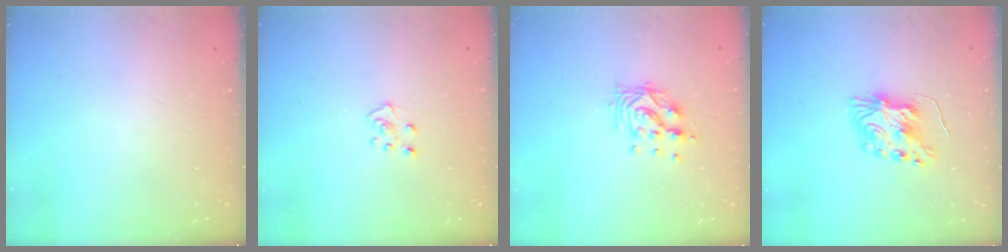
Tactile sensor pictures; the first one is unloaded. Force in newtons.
{"total": 4.6, "press": 4.6, "slide": 0.5}
{"total": 9.8, "press": 9.8, "slide": 0.7}
{"total": 8.0, "press": 8.0, "slide": 0.2}